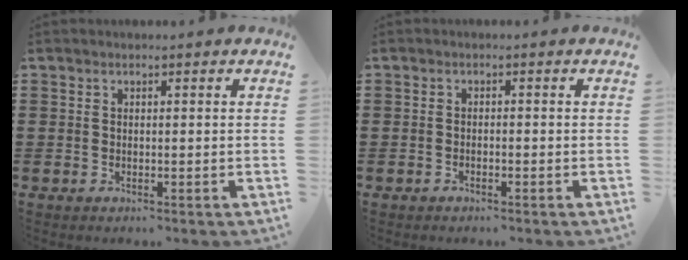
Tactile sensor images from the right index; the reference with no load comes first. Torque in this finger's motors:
{"motor_torque": [-0.13, 0.28, 0.03, -0.01]}